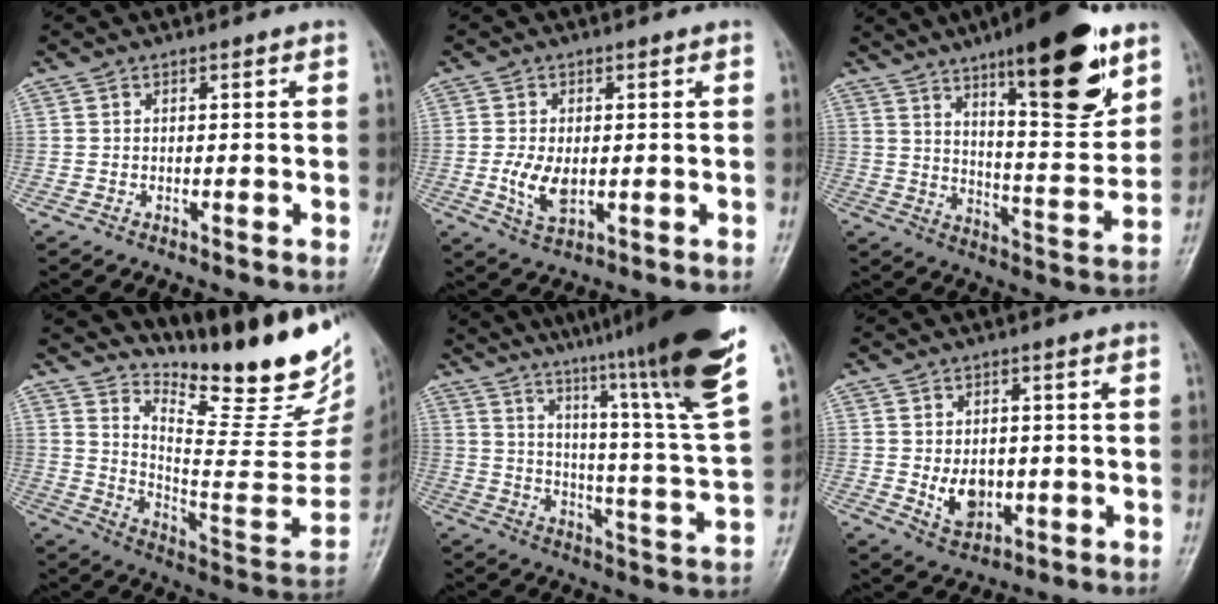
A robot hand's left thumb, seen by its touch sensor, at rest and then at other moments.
{"total": 5.9, "force": [-0.5, 3.5, 4.7], "torque": [-0.089, -0.010, -0.003]}
{"total": 22.1, "force": [12.7, 6.1, 17.0], "torque": [-0.221, -0.064, 0.198]}
{"total": 23.9, "force": [19.2, 7.0, 12.4], "torque": [-0.136, -0.149, 0.276]}
{"total": 27.6, "force": [19.9, 0.8, 19.1], "torque": [-0.277, -0.111, 0.285]}
{"total": 6.1, "force": [-0.5, 4.4, 4.1], "torque": [-0.047, -0.007, 0.004]}